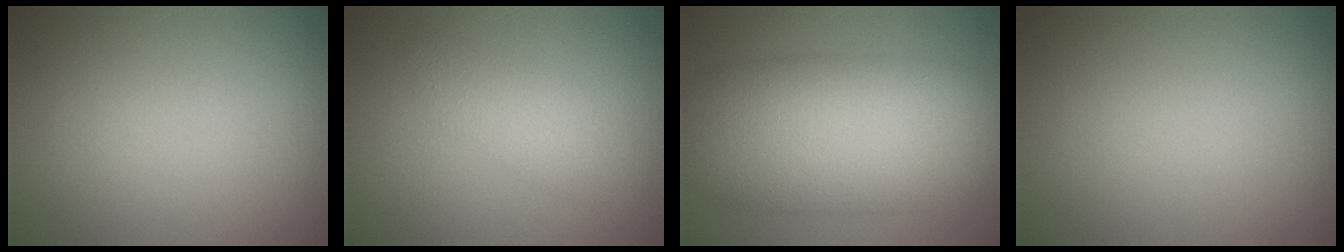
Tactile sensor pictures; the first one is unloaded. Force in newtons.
{"total": 2.3, "press": 2.3, "slide": 0.2}
{"total": 10.8, "press": 10.8, "slide": 0.3}
{"total": 0.0}